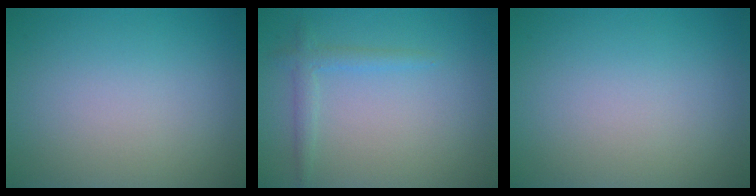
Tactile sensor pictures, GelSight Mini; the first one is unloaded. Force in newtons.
{"total": 1.6, "press": 1.6, "slide": 0.1}
{"total": 0.0}